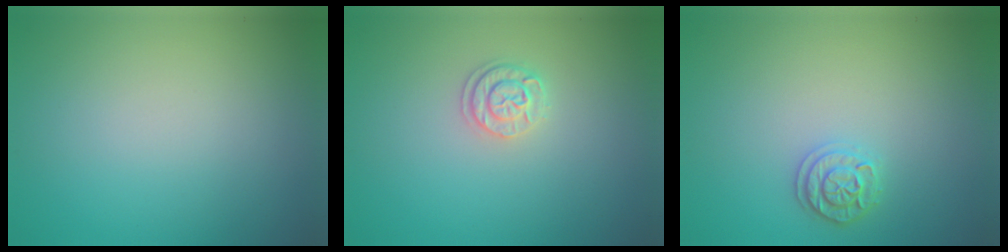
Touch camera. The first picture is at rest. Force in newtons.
{"total": 1.7, "press": 1.7, "slide": 0.5}
{"total": 1.9, "press": 1.9, "slide": 0.3}